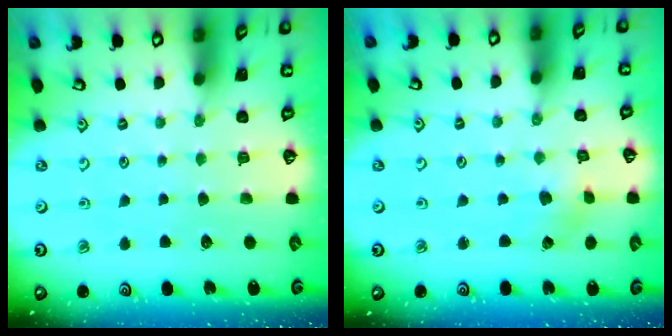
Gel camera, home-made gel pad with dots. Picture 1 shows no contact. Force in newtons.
{"total": 2.2, "press": 2.2, "slide": 0.3}